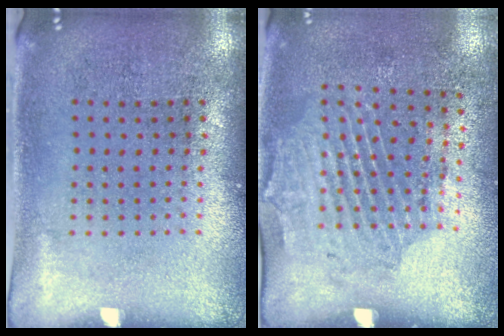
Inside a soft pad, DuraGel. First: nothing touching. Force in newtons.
{"total": 1.8, "press": 1.1, "slide": 1.4}